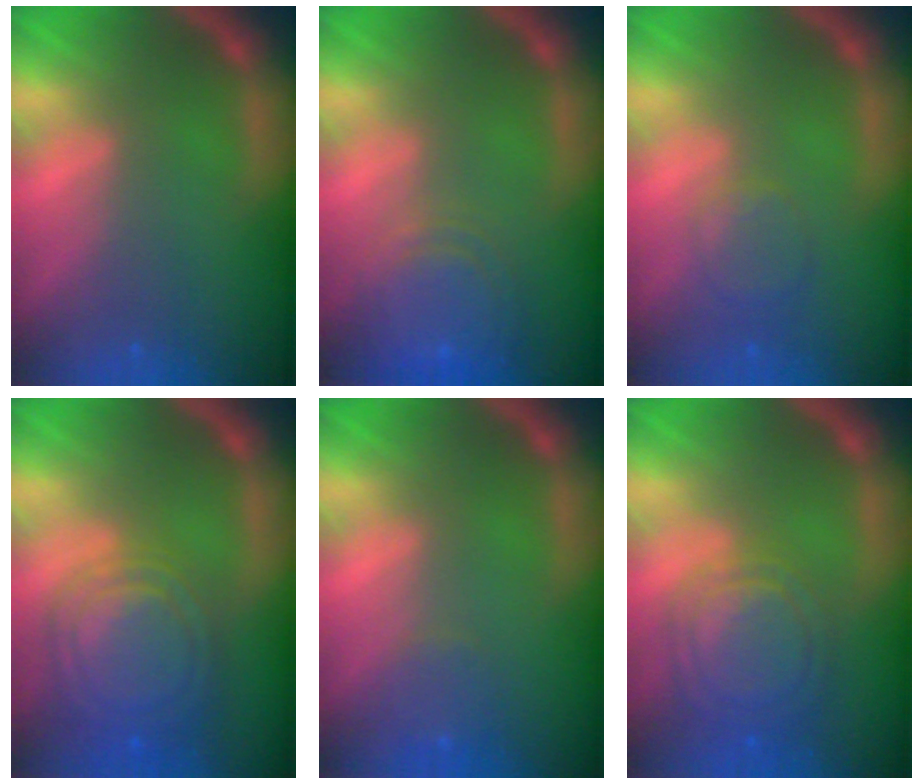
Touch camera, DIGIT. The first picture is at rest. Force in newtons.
{"total": 6.5}
{"total": 2.4}
{"total": 9.1}
{"total": 1.9}
{"total": 7.0}